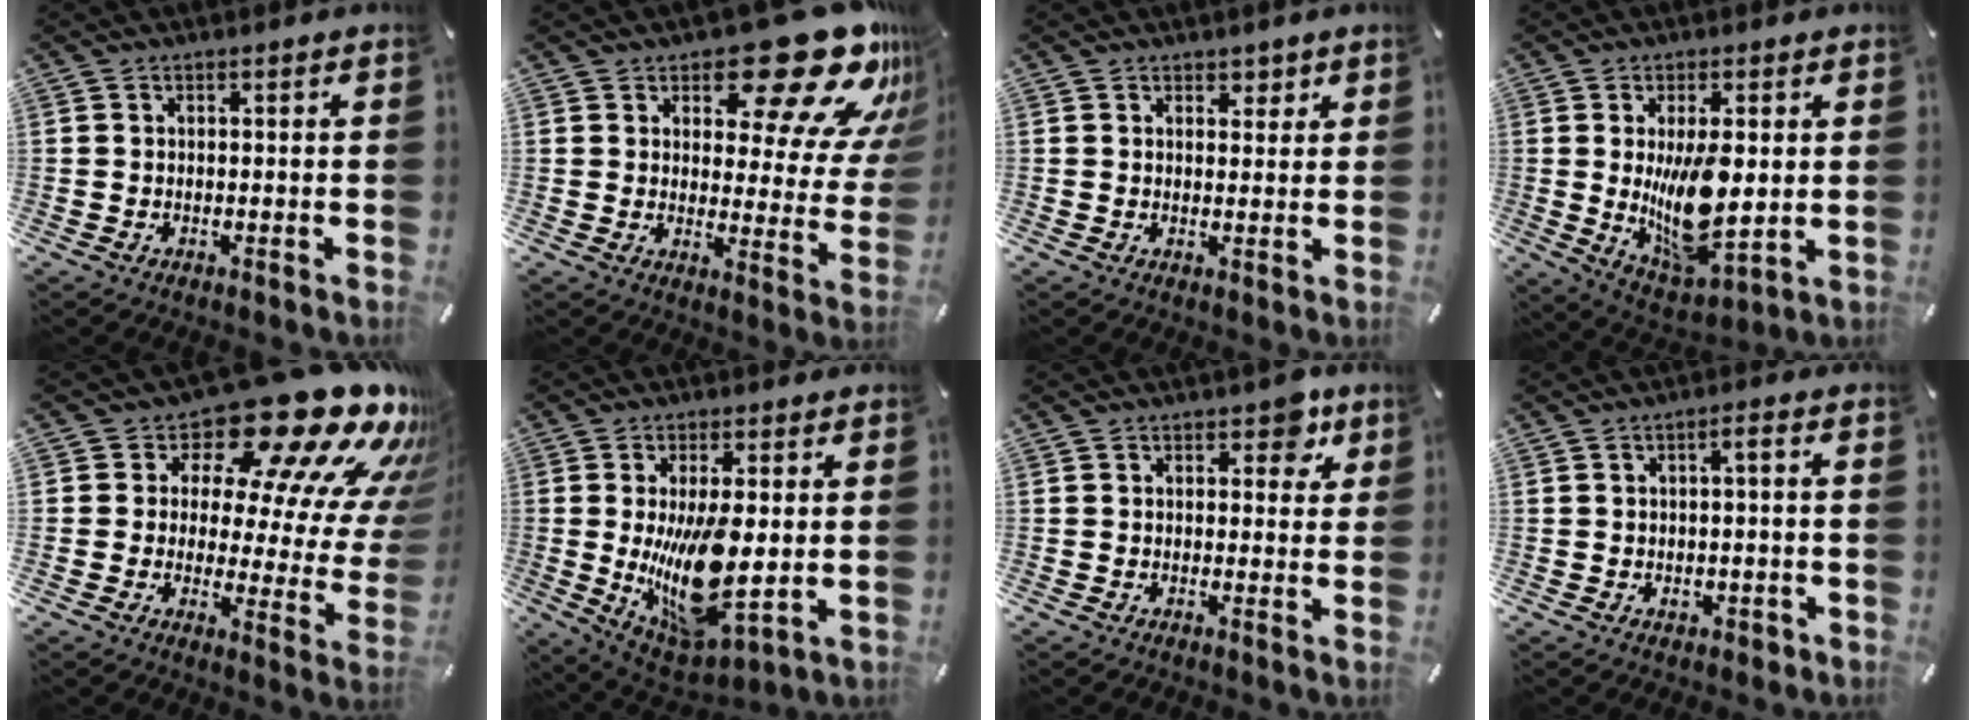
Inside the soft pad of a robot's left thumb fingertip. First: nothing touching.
{"total": 22.2, "force": [15.6, 8.6, 13.3], "torque": [-0.160, -0.116, 0.254]}
{"total": 2.8, "force": [1.9, 2.0, 0.4], "torque": [0.012, -0.009, 0.028]}
{"total": 14.2, "force": [1.2, 6.6, 12.6], "torque": [-0.209, -0.032, 0.020]}
{"total": 22.2, "force": [16.2, 8.3, 12.8], "torque": [-0.171, -0.132, 0.265]}
{"total": 16.8, "force": [0.5, 7.2, 15.1], "torque": [-0.282, -0.039, 0.012]}
{"total": 5.4, "force": [3.0, 3.2, 3.2], "torque": [-0.017, -0.010, 0.042]}
{"total": 3.1, "force": [-0.4, 1.7, 2.5], "torque": [-0.037, 0.004, -0.010]}